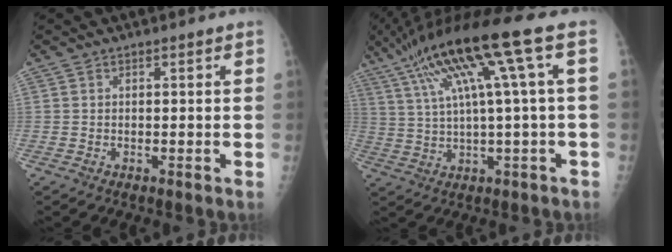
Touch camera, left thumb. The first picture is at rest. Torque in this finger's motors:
{"motor_torque": [0.72, 0.62, 1.78, -0.99, 0.56]}